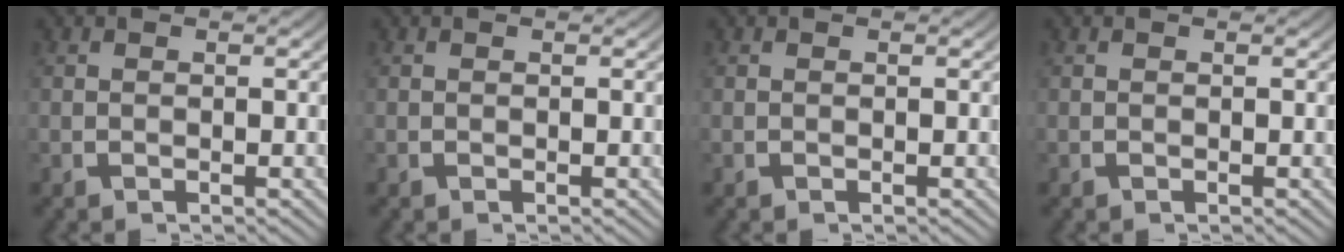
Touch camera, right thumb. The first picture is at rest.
{"total": 0.0}
{"total": 0.0}
{"total": 0.0}